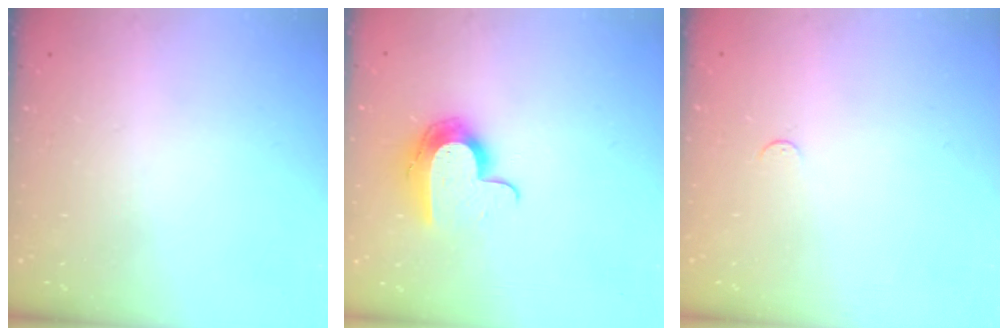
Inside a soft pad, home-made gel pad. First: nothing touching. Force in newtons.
{"total": 12.1, "press": 12.1, "slide": 0.6}
{"total": 2.7, "press": 2.7, "slide": 0.4}